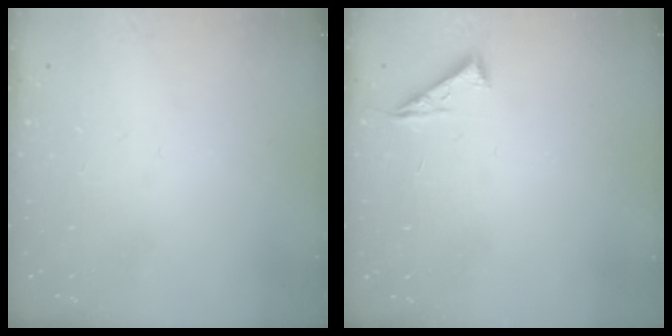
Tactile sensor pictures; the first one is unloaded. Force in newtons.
{"total": 4.3, "press": 4.3, "slide": 0.6}